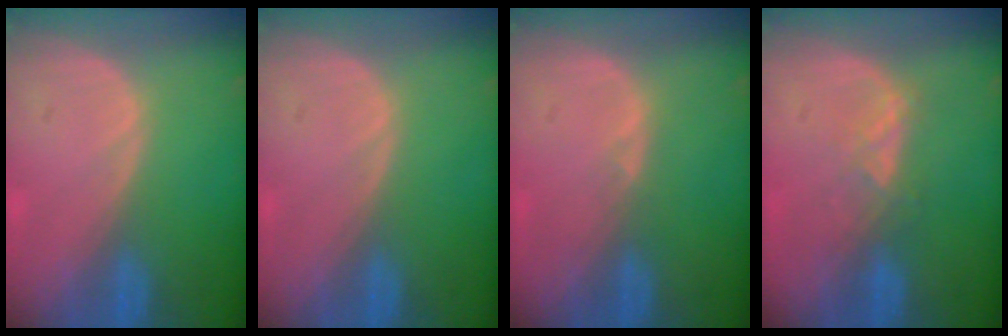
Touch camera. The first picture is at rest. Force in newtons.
{"total": 0.0}
{"total": 0.6, "press": 0.5, "slide": 0.3}
{"total": 2.9, "press": 2.8, "slide": 0.7}